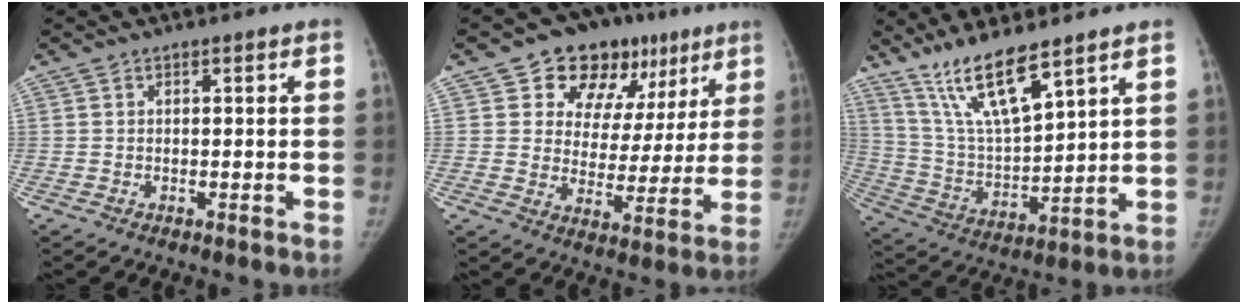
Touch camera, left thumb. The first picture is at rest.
{"total": 17.7, "force": [9.6, 12.2, 8.4], "torque": [-0.052, -0.011, 0.138]}
{"total": 13.0, "force": [9.5, 2.1, 8.6], "torque": [-0.158, -0.057, 0.198]}